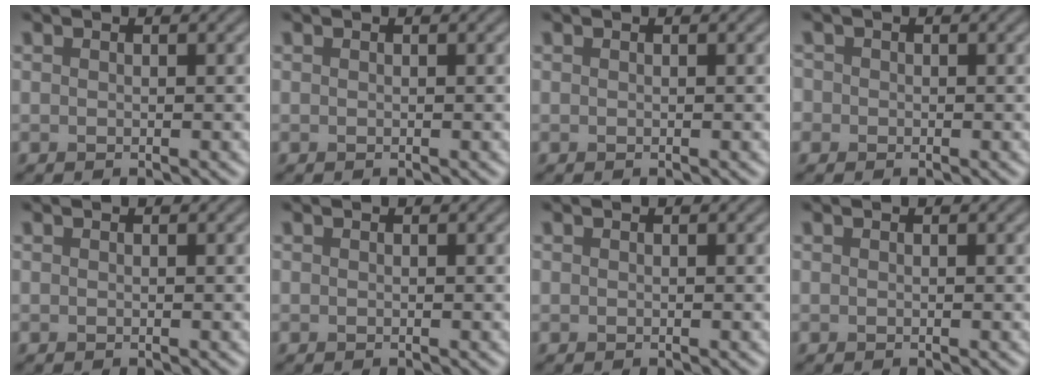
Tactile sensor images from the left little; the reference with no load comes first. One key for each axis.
{"total": 0.0}
{"total": 0.0}
{"total": 1.0, "fx": -0.1, "fy": 1.0, "fz": 0.1, "tx": 0.005, "ty": -0.001, "tz": -0.009}
{"total": 0.0}
{"total": 0.0}
{"total": 0.0}
{"total": 0.0}